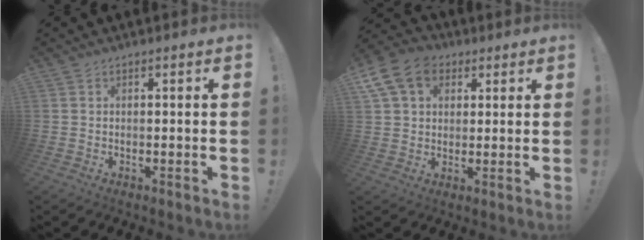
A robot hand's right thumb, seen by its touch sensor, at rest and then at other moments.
{"total": 13.4, "force": [5.5, 10.1, 6.9], "torque": [-0.111, -0.018, 0.110]}